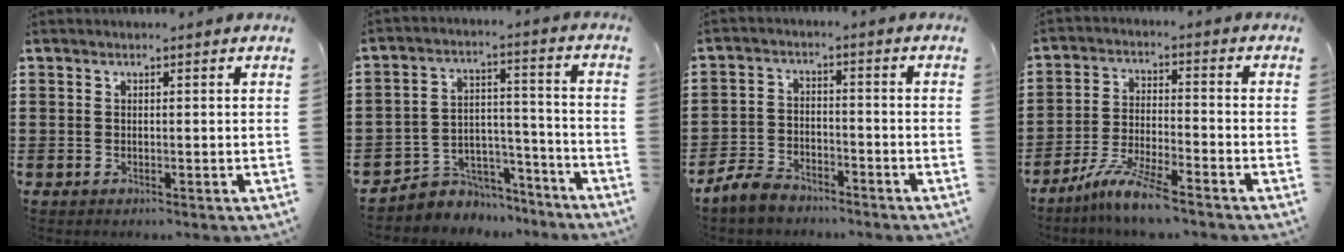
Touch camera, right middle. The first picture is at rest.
{"total": 5.2, "force": [-4.4, 2.7, 0.0], "torque": [-0.007, 0.018, -0.091]}
{"total": 3.7, "force": [-3.4, 1.1, 1.0], "torque": [-0.033, 0.004, -0.074]}
{"total": 8.0, "force": [-6.7, 0.5, 4.3], "torque": [-0.095, -0.008, -0.131]}